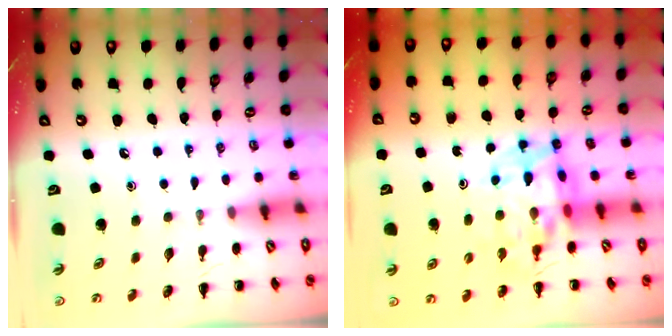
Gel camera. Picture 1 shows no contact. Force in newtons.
{"total": 11.0, "press": 10.5, "slide": 3.2}